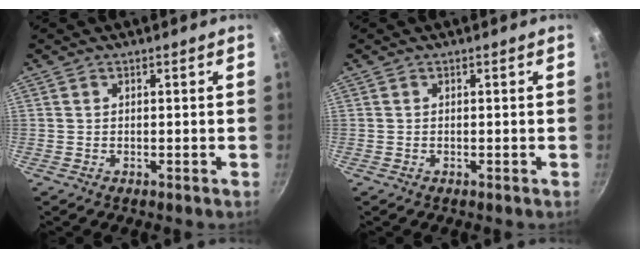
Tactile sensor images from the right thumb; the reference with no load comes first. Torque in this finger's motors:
{"motor_torque": [-0.05, -0.10, 0.21, 0.31, 0.03]}